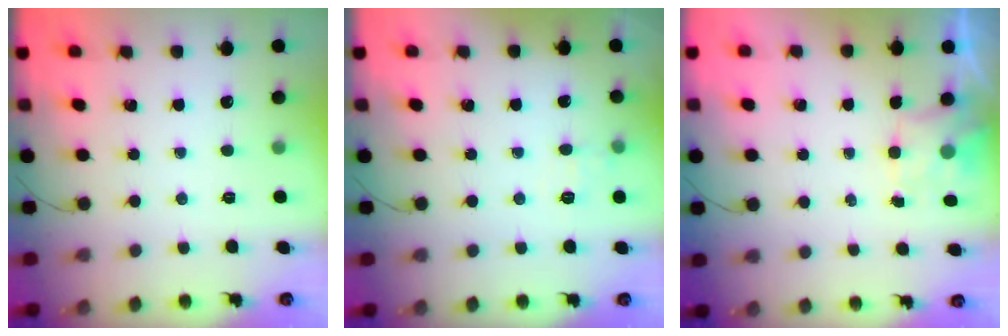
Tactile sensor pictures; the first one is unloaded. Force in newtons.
{"total": 7.0, "press": 6.9, "slide": 1.5}
{"total": 1.5, "press": 1.3, "slide": 0.8}